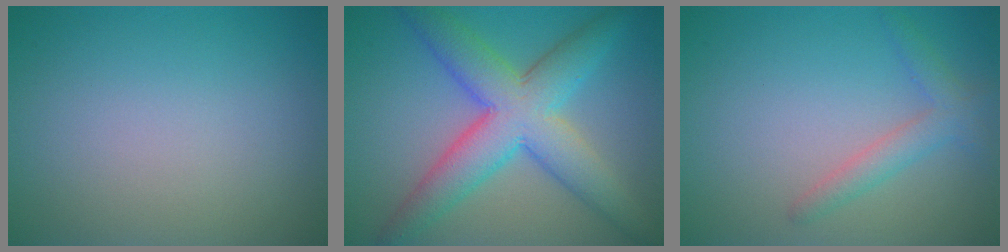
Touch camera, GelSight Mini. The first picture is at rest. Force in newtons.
{"total": 8.2, "press": 8.2, "slide": 0.2}
{"total": 2.3, "press": 2.3, "slide": 0.1}